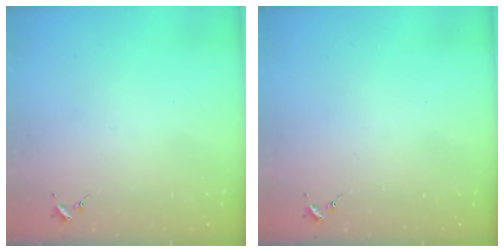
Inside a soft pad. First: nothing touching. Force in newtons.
{"total": 0.0}